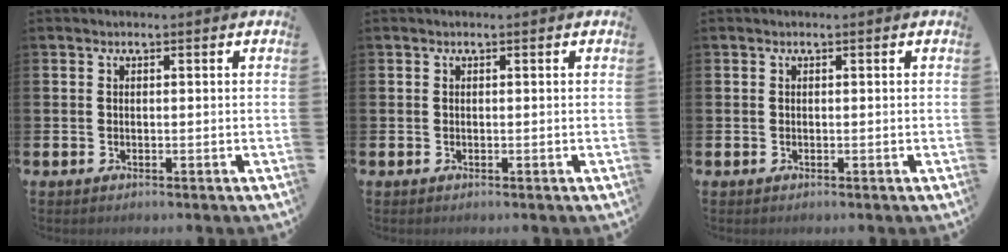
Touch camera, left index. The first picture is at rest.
{"total": 0.0}
{"total": 0.0}